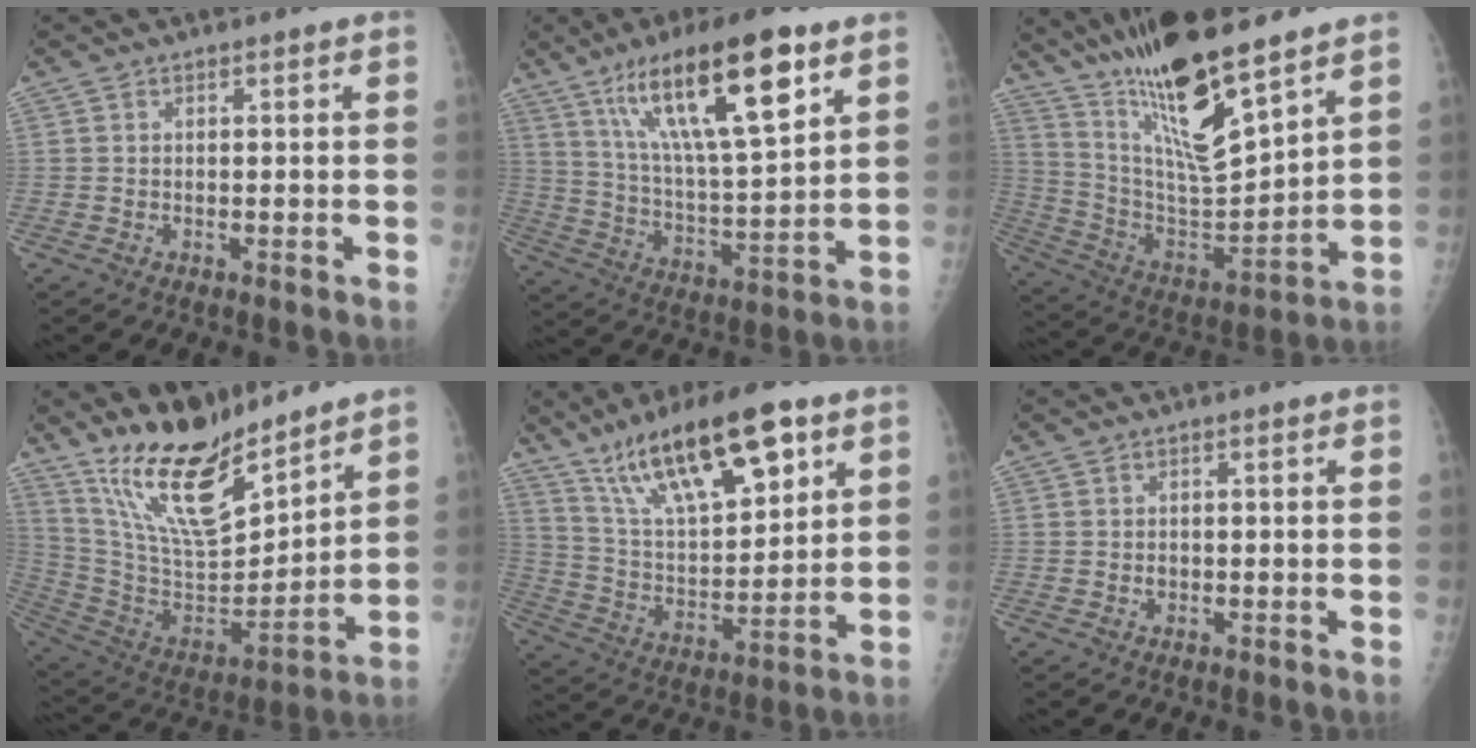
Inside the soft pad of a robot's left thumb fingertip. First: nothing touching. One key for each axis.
{"total": 21.0, "fx": 11.2, "fy": 5.1, "fz": 17.0, "tx": -0.273, "ty": -0.038, "tz": 0.201}
{"total": 21.3, "fx": 15.0, "fy": 4.2, "fz": 14.6, "tx": -0.240, "ty": -0.076, "tz": 0.281}
{"total": 19.4, "fx": 14.8, "fy": 6.3, "fz": 10.9, "tx": -0.152, "ty": -0.100, "tz": 0.283}
{"total": 20.9, "fx": 12.3, "fy": 7.3, "fz": 15.2, "tx": -0.226, "ty": -0.042, "tz": 0.225}
{"total": 1.1, "fx": -0.2, "fy": 0.9, "fz": 0.6, "tx": -0.004, "ty": 0.002, "tz": -0.001}